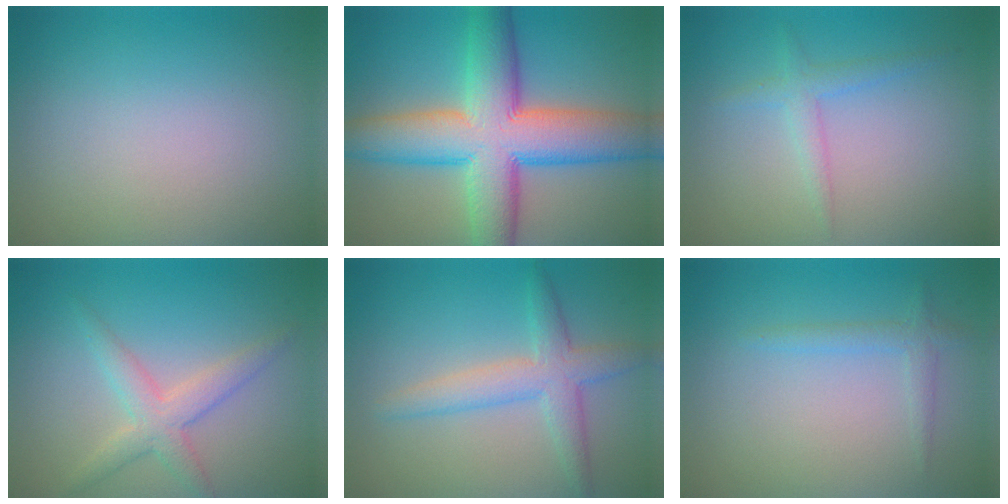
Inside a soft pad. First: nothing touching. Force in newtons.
{"total": 11.8, "press": 11.8, "slide": 0.3}
{"total": 1.7, "press": 1.7, "slide": 0.1}
{"total": 3.1, "press": 3.1, "slide": 0.0}
{"total": 3.8, "press": 3.8, "slide": 0.2}
{"total": 1.4, "press": 1.4, "slide": 0.1}